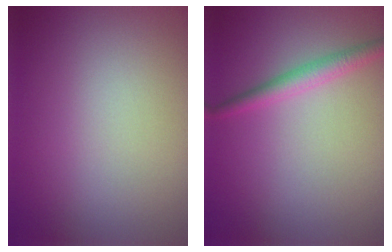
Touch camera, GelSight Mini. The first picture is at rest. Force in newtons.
{"total": 2.2, "press": 2.2, "slide": 0.0}